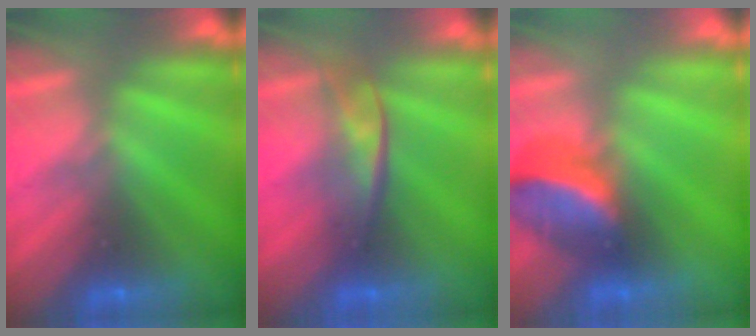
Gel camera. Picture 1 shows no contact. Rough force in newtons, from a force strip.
{"total": 2.2}
{"total": 2.5}